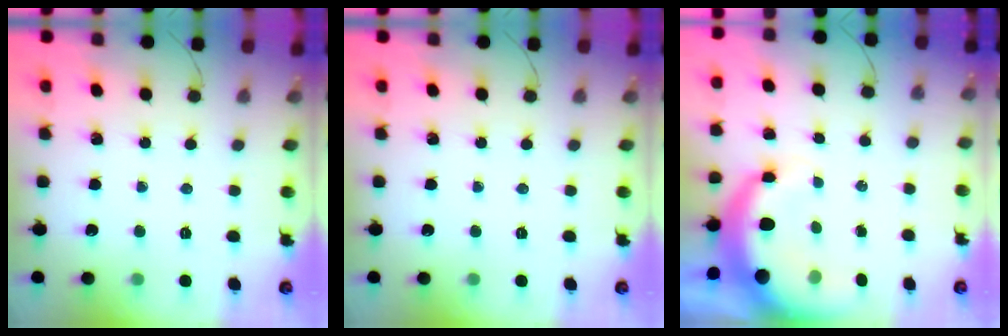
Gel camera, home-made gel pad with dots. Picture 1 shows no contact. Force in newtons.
{"total": 0.0}
{"total": 8.9, "press": 8.8, "slide": 1.6}